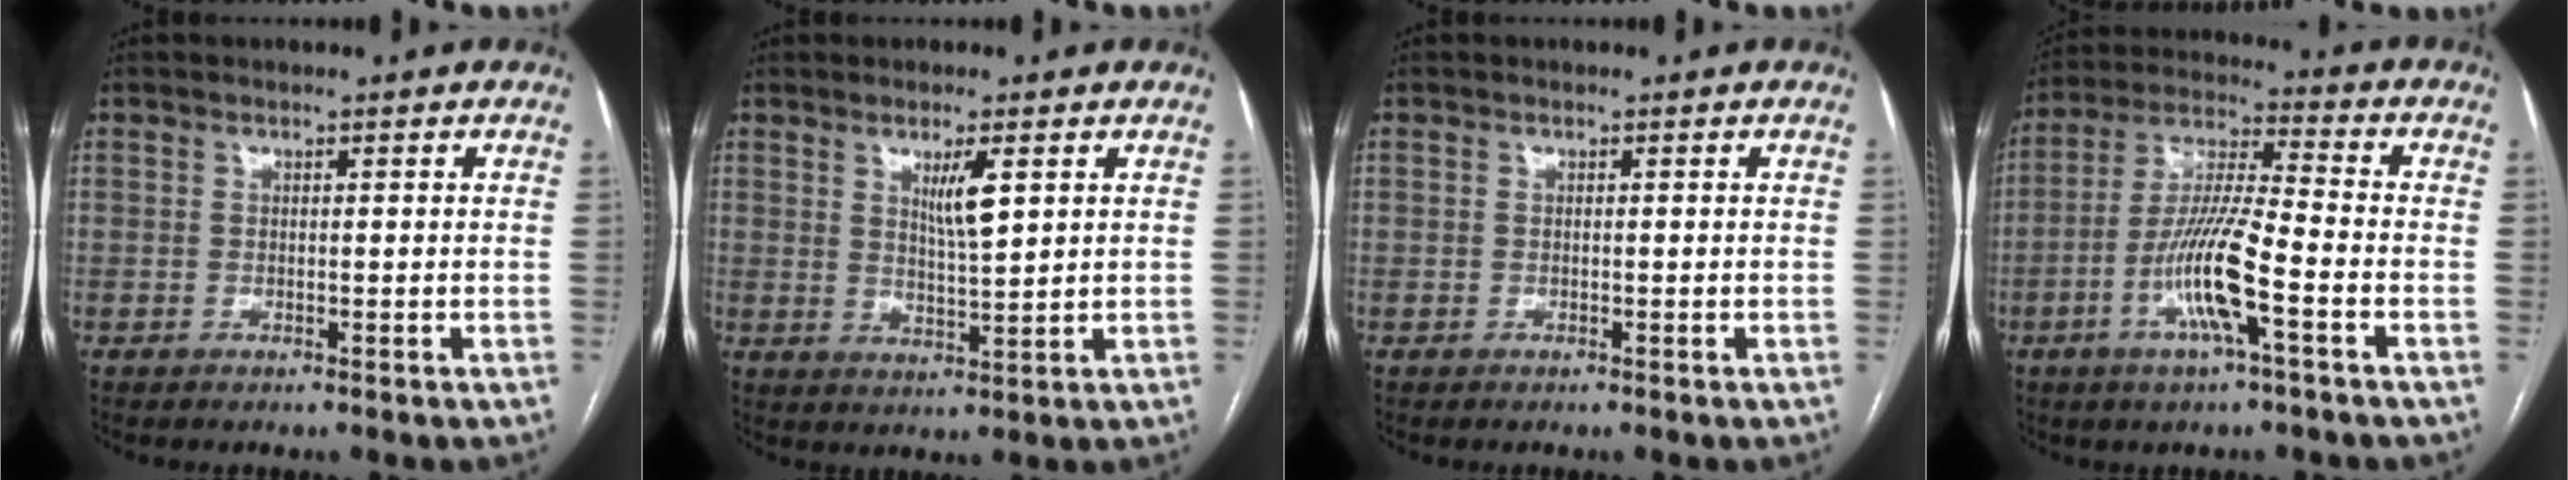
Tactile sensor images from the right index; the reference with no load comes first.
{"total": 4.7, "force": [2.0, 0.5, 4.3], "torque": [-0.076, -0.008, 0.038]}
{"total": 0.0}
{"total": 11.9, "force": [-4.3, 0.9, 11.0], "torque": [-0.222, -0.001, -0.084]}